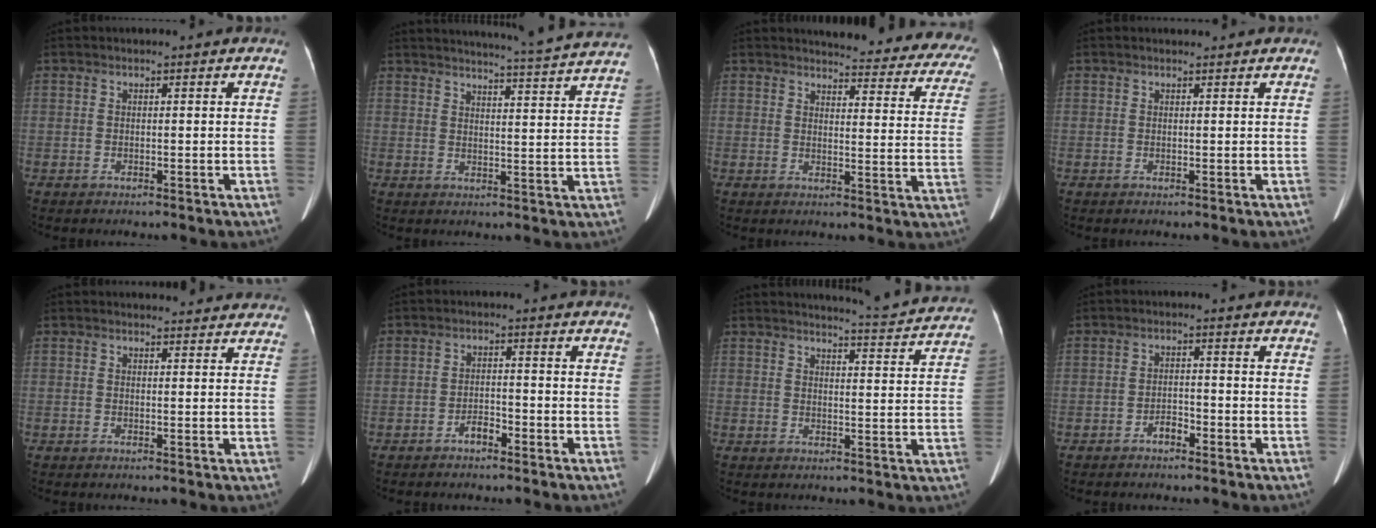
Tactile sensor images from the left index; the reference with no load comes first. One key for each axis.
{"total": 17.2, "fx": 16.2, "fy": -1.6, "fz": 5.5, "tx": -0.095, "ty": -0.054, "tz": 0.189}
{"total": 22.6, "fx": 21.2, "fy": 4.1, "fz": 6.6, "tx": -0.056, "ty": -0.098, "tz": 0.215}
{"total": 1.0, "fx": 0.9, "fy": 0.4, "fz": 0.2, "tx": -0.011, "ty": 0.006, "tz": 0.014}
{"total": 6.1, "fx": 5.9, "fy": 1.3, "fz": 1.2, "tx": -0.006, "ty": 0.005, "tz": 0.053}
{"total": 2.2, "fx": -1.7, "fy": 0.8, "fz": 1.1, "tx": -0.020, "ty": 0.002, "tz": -0.029}
{"total": 10.4, "fx": 10.3, "fy": -0.5, "fz": 1.7, "tx": -0.029, "ty": -0.028, "tz": 0.115}
{"total": 2.0, "fx": -1.6, "fy": 0.8, "fz": 1.0, "tx": -0.016, "ty": 0.003, "tz": -0.026}